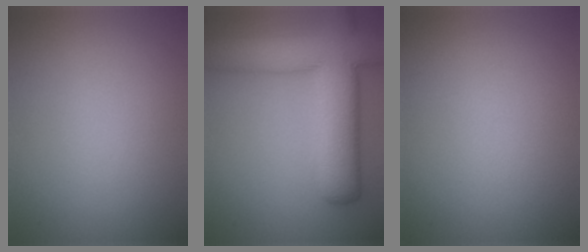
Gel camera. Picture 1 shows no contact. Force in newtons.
{"total": 10.1, "press": 10.0, "slide": 0.8}
{"total": 0.0}